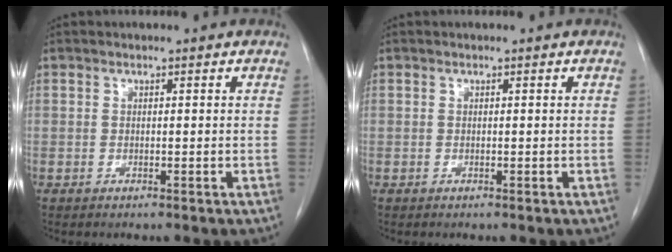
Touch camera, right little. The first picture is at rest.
{"total": 0.0}